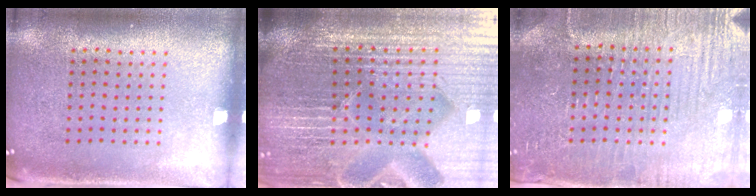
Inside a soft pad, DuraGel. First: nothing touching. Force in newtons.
{"total": 7.2, "press": 6.3, "slide": 3.4}
{"total": 4.0, "press": 3.9, "slide": 0.9}